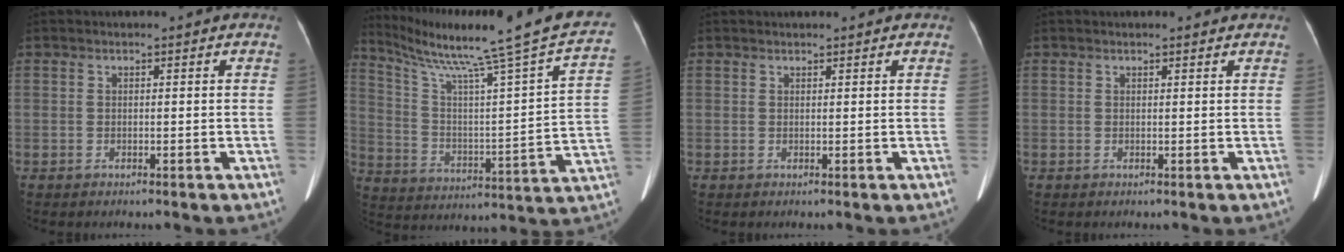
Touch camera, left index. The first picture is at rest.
{"total": 26.2, "force": [20.9, -0.6, 15.7], "torque": [-0.259, -0.043, 0.295]}
{"total": 1.6, "force": [1.4, 0.4, 0.6], "torque": [-0.005, 0.020, 0.019]}
{"total": 1.7, "force": [1.5, 0.5, 0.5], "torque": [-0.010, 0.012, 0.016]}